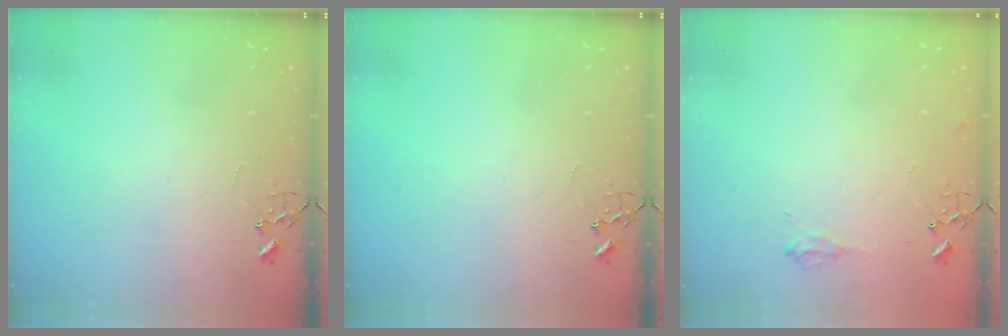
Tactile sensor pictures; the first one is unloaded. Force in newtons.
{"total": 0.0}
{"total": 7.2, "press": 7.1, "slide": 0.9}